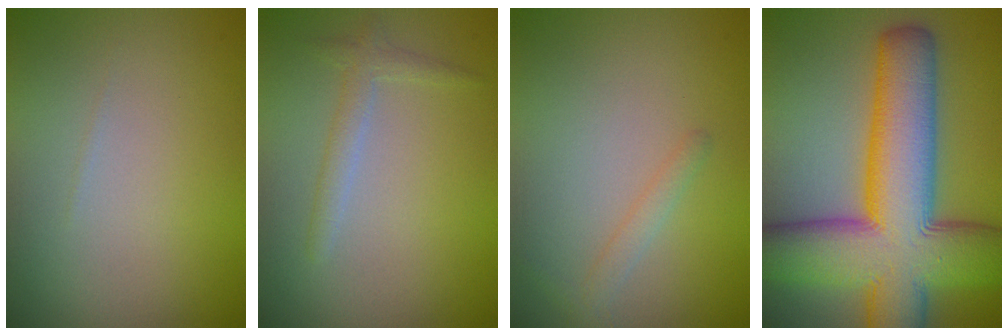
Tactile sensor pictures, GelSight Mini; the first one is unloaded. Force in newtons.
{"total": 1.6, "press": 1.6, "slide": 0.1}
{"total": 1.1, "press": 1.1, "slide": 0.0}
{"total": 14.5, "press": 14.5, "slide": 0.4}